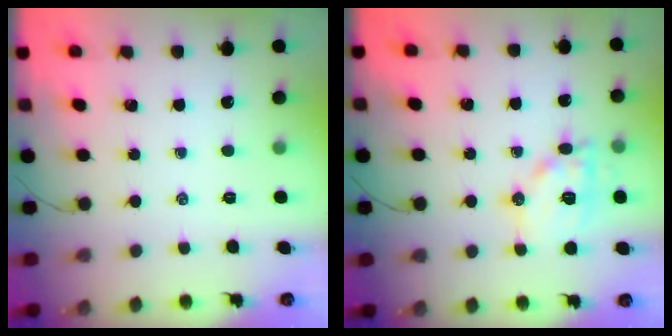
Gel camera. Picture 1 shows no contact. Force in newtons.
{"total": 12.4, "press": 12.3, "slide": 1.3}